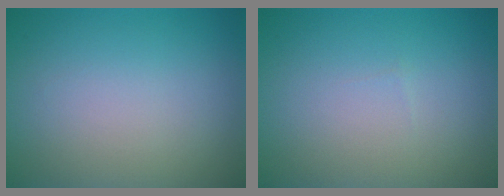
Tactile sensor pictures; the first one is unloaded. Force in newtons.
{"total": 0.0}